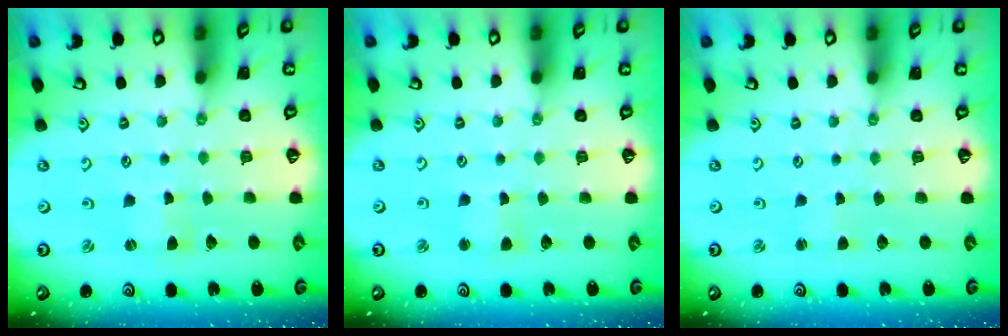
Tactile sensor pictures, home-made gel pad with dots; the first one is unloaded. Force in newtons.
{"total": 3.0, "press": 2.9, "slide": 0.6}
{"total": 0.9, "press": 0.9, "slide": 0.2}